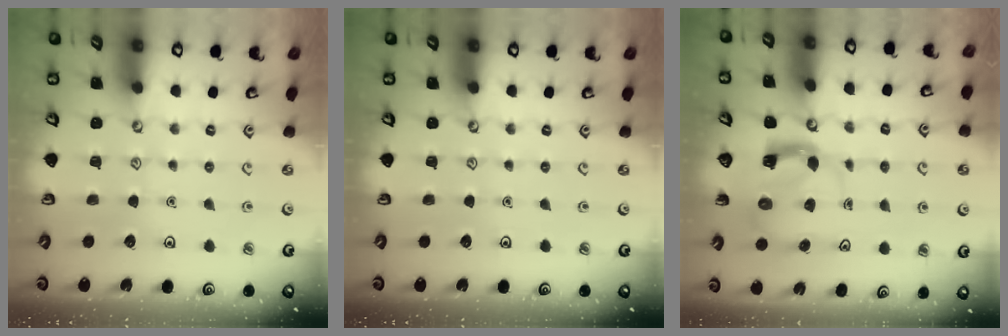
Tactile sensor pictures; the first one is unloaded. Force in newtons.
{"total": 0.0}
{"total": 4.0, "press": 3.9, "slide": 0.6}